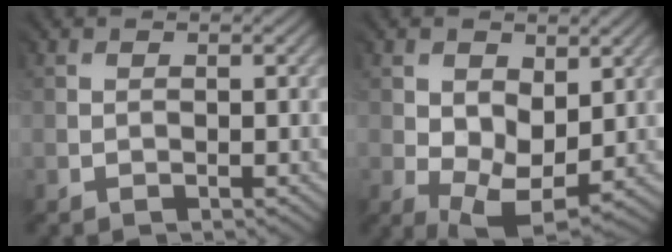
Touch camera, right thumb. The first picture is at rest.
{"total": 7.8, "force": [0.8, 5.5, 5.5], "torque": [-0.128, -0.015, 0.024]}